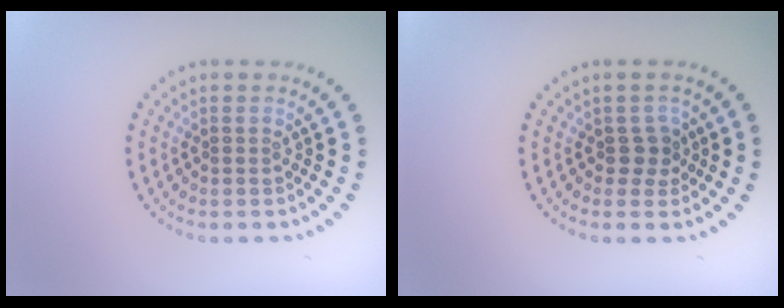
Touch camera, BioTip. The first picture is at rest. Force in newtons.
{"total": 1.6, "press": 1.3, "slide": 1.0}